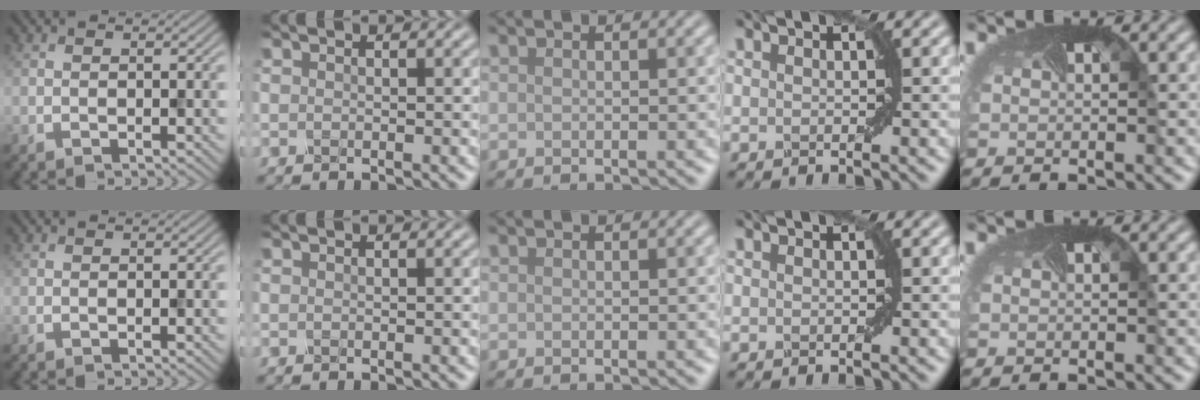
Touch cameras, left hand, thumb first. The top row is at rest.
{}